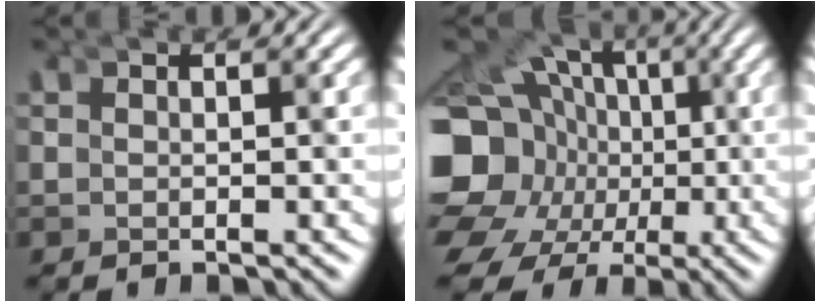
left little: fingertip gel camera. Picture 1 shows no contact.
{"total": 11.6, "force": [-2.3, 10.1, 5.2], "torque": [-0.130, -0.070, -0.030]}